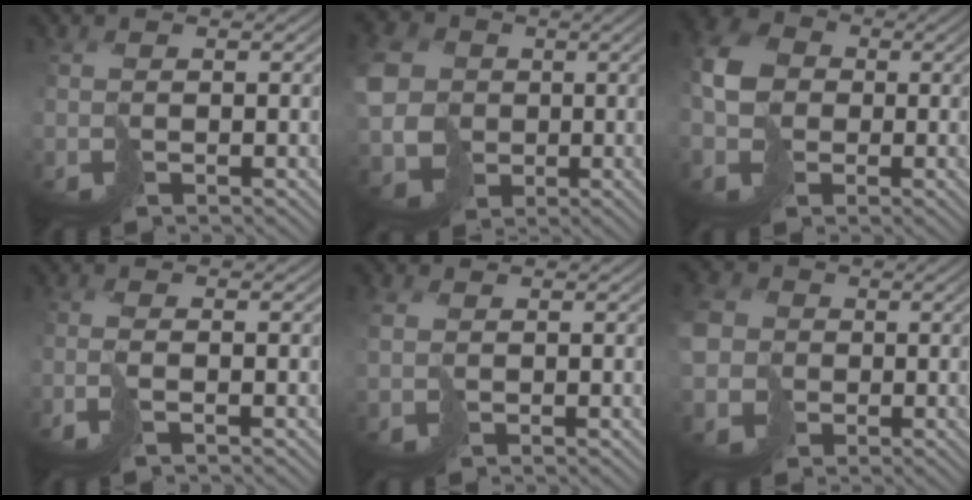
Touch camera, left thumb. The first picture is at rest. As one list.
[{"total": 9.4, "force": [0.8, 8.4, 4.2], "torque": [-0.127, -0.001, 0.012]}, {"total": 7.5, "force": [-0.9, 6.3, 3.9], "torque": [-0.113, -0.005, -0.026]}, {"total": 2.4, "force": [-1.2, 0.6, 1.9], "torque": [-0.044, -0.002, -0.031]}, {"total": 1.7, "force": [0.7, 1.4, 0.6], "torque": [-0.030, -0.001, 0.020]}, {"total": 6.8, "force": [-0.1, 6.3, 2.5], "torque": [-0.097, -0.007, -0.002]}]